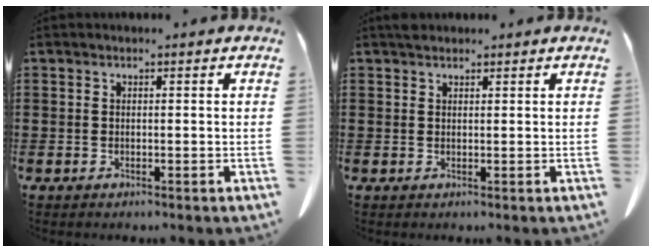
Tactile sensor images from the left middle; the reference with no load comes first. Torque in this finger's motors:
{"motor_torque": [0.36, 0.34, 0.05, 0.04]}